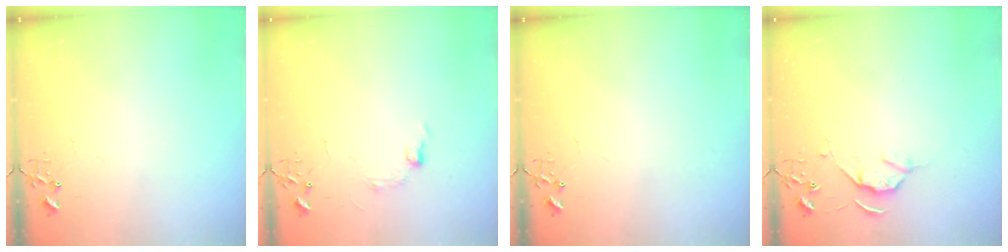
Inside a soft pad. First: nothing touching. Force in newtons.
{"total": 6.4, "press": 6.3, "slide": 0.9}
{"total": 0.0}
{"total": 5.7, "press": 5.7, "slide": 0.8}